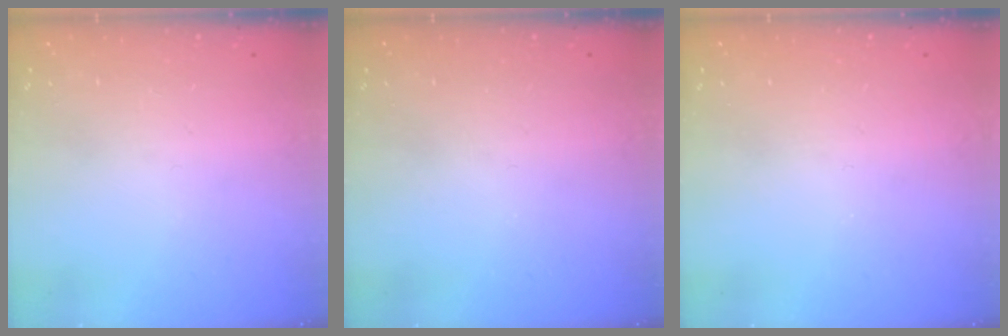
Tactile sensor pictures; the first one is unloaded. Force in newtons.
{"total": 0.0}
{"total": 0.0}